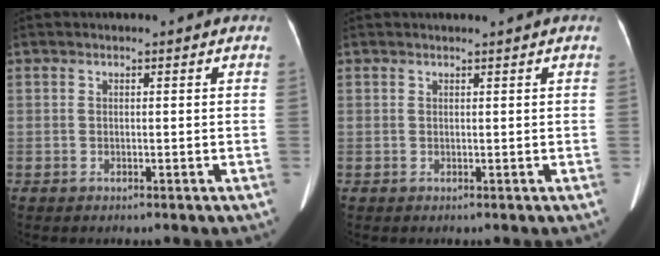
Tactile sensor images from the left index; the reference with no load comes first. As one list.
[{"total": 1.1, "force": [0.9, -0.3, 0.5], "torque": [-0.008, 0.006, 0.022]}]